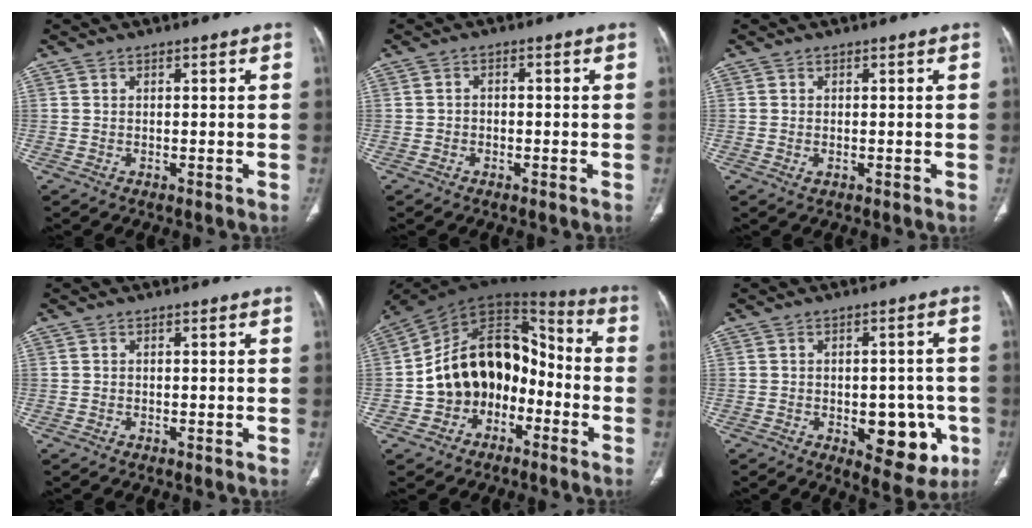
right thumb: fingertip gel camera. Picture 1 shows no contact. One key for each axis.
{"total": 1.4, "fx": -0.4, "fy": 1.1, "fz": 0.6, "tx": -0.003, "ty": 0.006, "tz": -0.010}
{"total": 0.9, "fx": -0.2, "fy": 0.5, "fz": 0.7, "tx": -0.017, "ty": -0.001, "tz": -0.002}
{"total": 0.0}
{"total": 18.2, "fx": -4.9, "fy": 13.4, "fz": 11.3, "tx": -0.142, "ty": 0.082, "tz": -0.086}
{"total": 11.7, "fx": -3.7, "fy": 6.3, "fz": 9.1, "tx": -0.072, "ty": 0.010, "tz": -0.035}